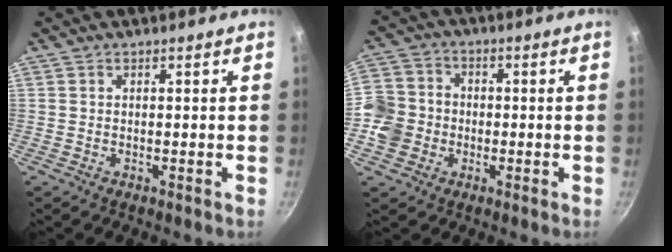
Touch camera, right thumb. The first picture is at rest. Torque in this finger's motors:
{"motor_torque": [0.57, 0.96, 0.55, 0.20, 0.16]}